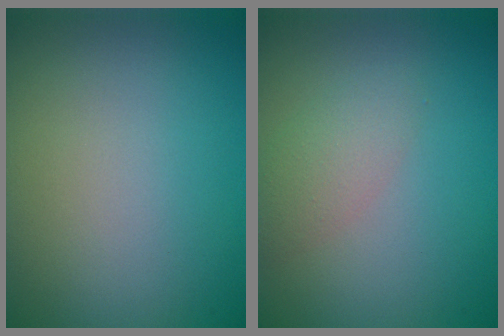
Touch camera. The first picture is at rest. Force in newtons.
{"total": 2.2, "press": 2.2, "slide": 0.1}